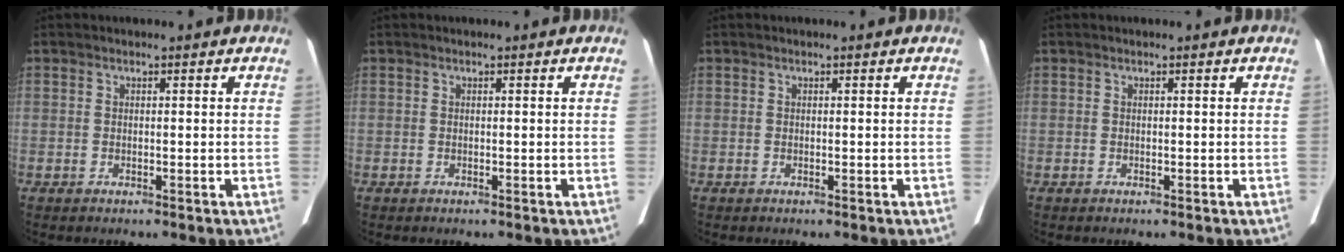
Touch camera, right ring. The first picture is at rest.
{"total": 0.0}
{"total": 0.0}
{"total": 0.0}